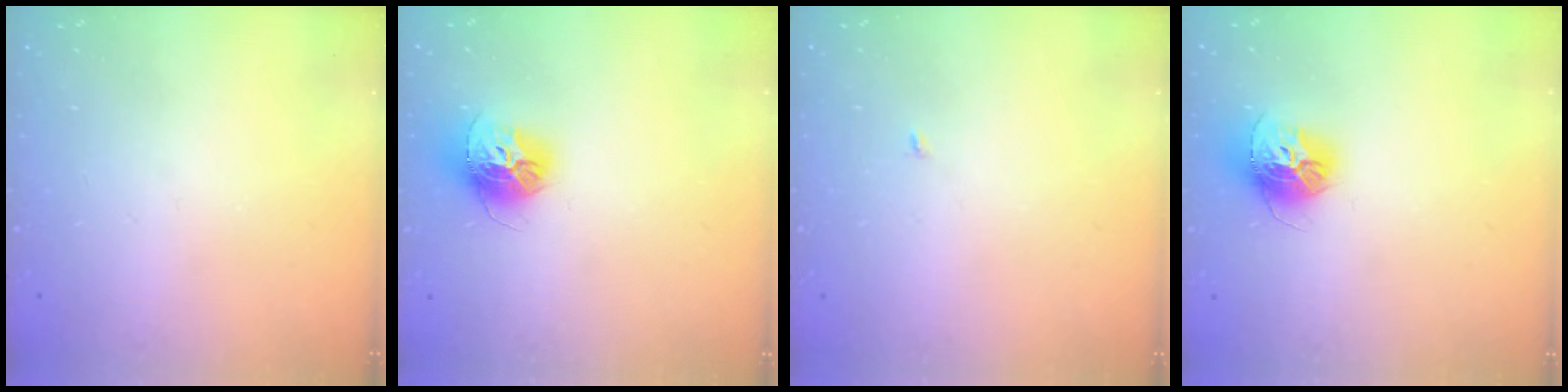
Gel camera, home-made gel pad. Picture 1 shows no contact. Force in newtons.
{"total": 13.2, "press": 13.1, "slide": 1.3}
{"total": 1.9, "press": 1.9, "slide": 0.2}
{"total": 13.2, "press": 13.1, "slide": 1.3}